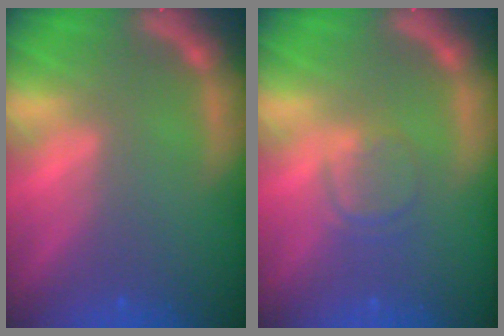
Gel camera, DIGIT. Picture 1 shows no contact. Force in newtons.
{"total": 2.4}